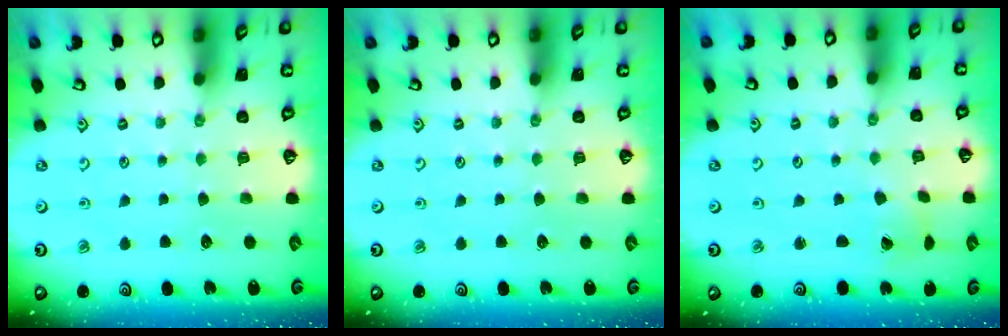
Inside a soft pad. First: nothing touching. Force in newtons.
{"total": 0.0}
{"total": 1.2, "press": 1.2, "slide": 0.2}